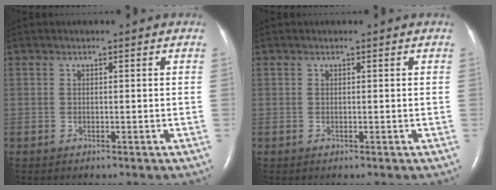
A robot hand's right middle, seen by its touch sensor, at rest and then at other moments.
{"total": 0.0}